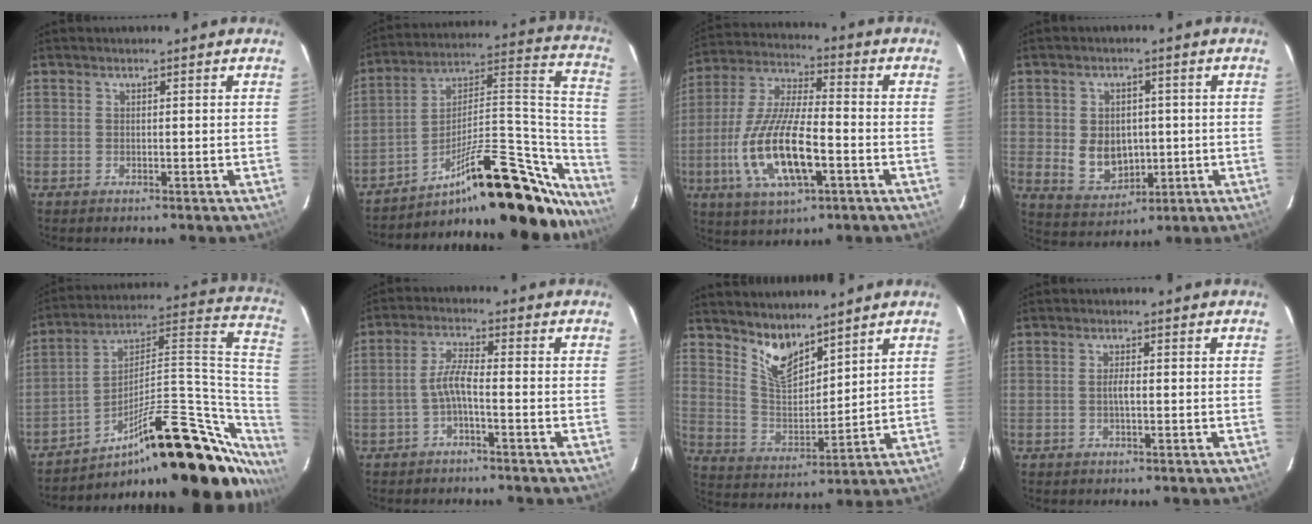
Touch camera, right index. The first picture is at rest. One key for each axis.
{"total": 31.1, "fx": -24.2, "fy": 8.9, "fz": 17.3, "tx": -0.207, "ty": 0.049, "tz": -0.351}
{"total": 17.0, "fx": -5.2, "fy": 5.7, "fz": 15.1, "tx": -0.321, "ty": -0.012, "tz": -0.094}
{"total": 8.3, "fx": -0.4, "fy": 6.6, "fz": 5.0, "tx": -0.107, "ty": -0.001, "tz": 0.015}
{"total": 29.8, "fx": -17.0, "fy": 10.7, "fz": 22.0, "tx": -0.280, "ty": 0.044, "tz": -0.251}
{"total": 3.9, "fx": -1.8, "fy": 0.5, "fz": 3.4, "tx": -0.076, "ty": 0.010, "tz": -0.035}
{"total": 8.8, "fx": 7.0, "fy": 3.3, "fz": 4.3, "tx": -0.075, "ty": -0.006, "tz": 0.139}
{"total": 1.5, "fx": -0.3, "fy": 0.3, "fz": 1.5, "tx": -0.029, "ty": 0.002, "tz": -0.007}